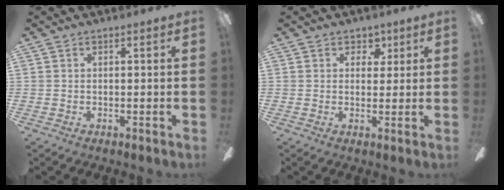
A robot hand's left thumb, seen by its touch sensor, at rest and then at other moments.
{"total": 3.2, "force": [1.9, 2.5, 1.0], "torque": [-0.002, -0.004, 0.028]}